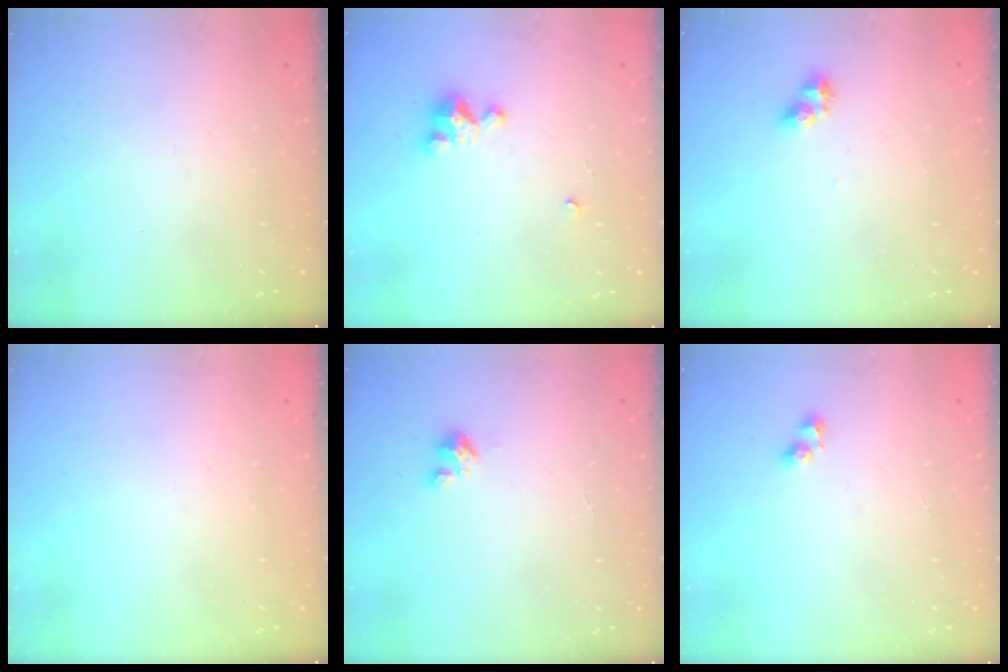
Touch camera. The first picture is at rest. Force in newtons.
{"total": 3.6, "press": 3.6, "slide": 0.2}
{"total": 4.6, "press": 4.6, "slide": 0.1}
{"total": 0.0}
{"total": 2.9, "press": 2.9, "slide": 0.3}
{"total": 3.3, "press": 3.2, "slide": 0.7}